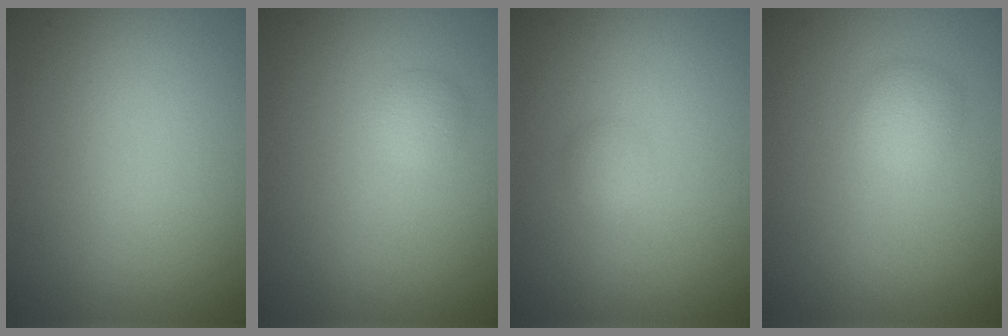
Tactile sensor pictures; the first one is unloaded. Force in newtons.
{"total": 1.1, "press": 1.1, "slide": 0.0}
{"total": 0.9, "press": 0.9, "slide": 0.1}
{"total": 1.7, "press": 1.7, "slide": 0.1}